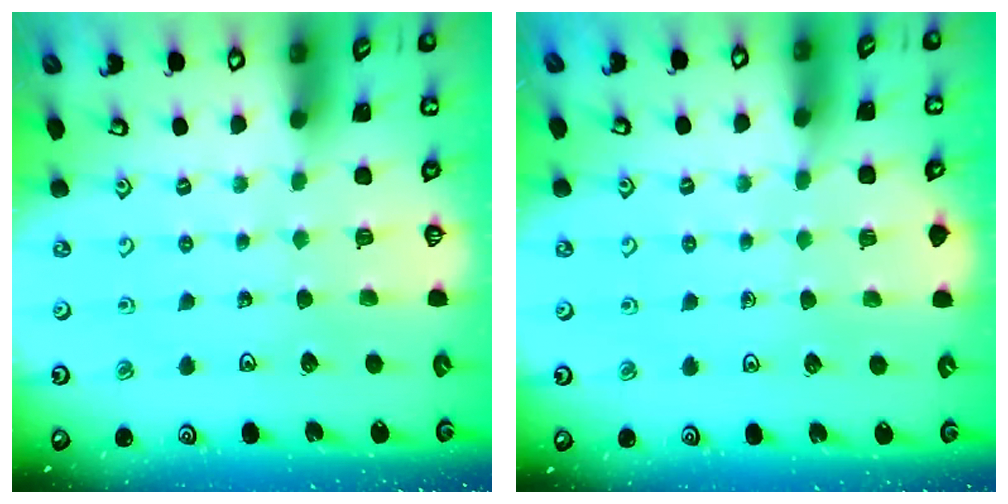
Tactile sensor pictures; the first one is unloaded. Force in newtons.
{"total": 3.3, "press": 3.3, "slide": 0.4}